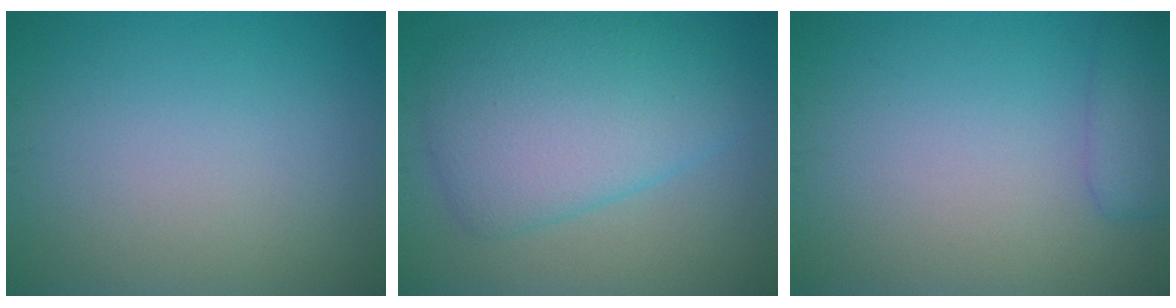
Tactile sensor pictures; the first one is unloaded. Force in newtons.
{"total": 7.5, "press": 7.5, "slide": 0.1}
{"total": 2.5, "press": 2.5, "slide": 0.2}